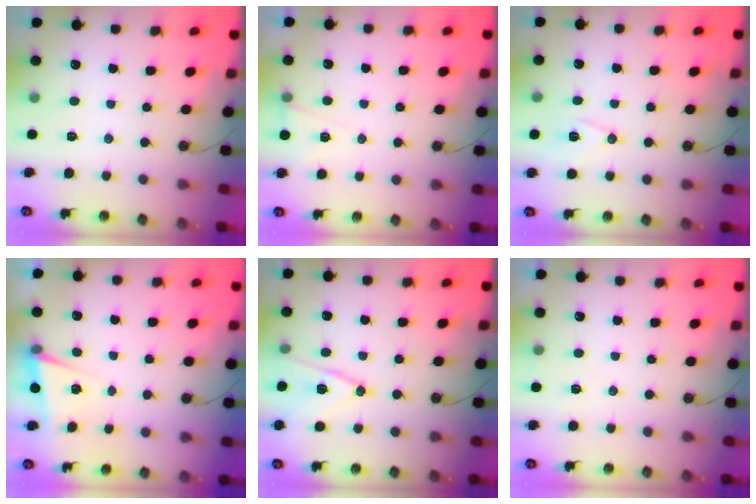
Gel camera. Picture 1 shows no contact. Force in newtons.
{"total": 5.2, "press": 2.9, "slide": 4.3}
{"total": 7.8, "press": 7.2, "slide": 2.9}
{"total": 2.5, "press": 1.8, "slide": 1.8}
{"total": 11.5, "press": 10.9, "slide": 3.8}
{"total": 5.0, "press": 2.7, "slide": 4.1}